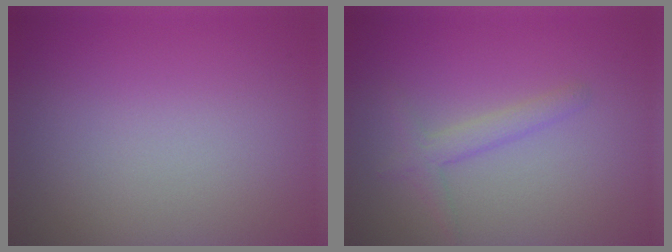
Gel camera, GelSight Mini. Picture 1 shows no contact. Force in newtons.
{"total": 1.8, "press": 1.8, "slide": 0.1}